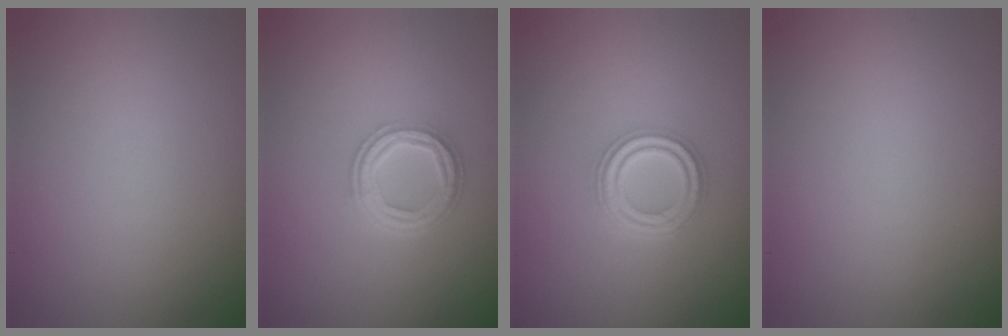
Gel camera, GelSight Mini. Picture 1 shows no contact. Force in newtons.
{"total": 4.2, "press": 3.2, "slide": 2.8}
{"total": 3.9, "press": 3.1, "slide": 2.4}
{"total": 0.0}